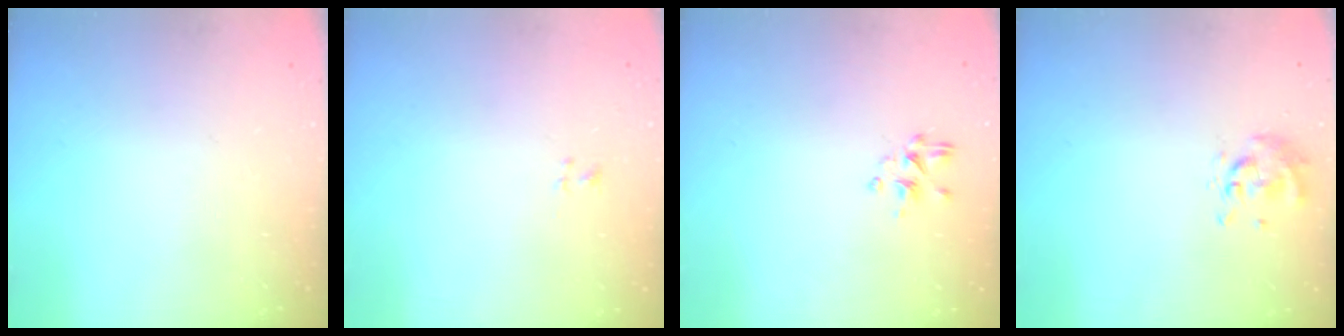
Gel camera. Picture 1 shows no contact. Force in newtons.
{"total": 1.1, "press": 0.9, "slide": 0.6}
{"total": 2.2, "press": 2.0, "slide": 0.9}
{"total": 0.6, "press": 0.5, "slide": 0.2}